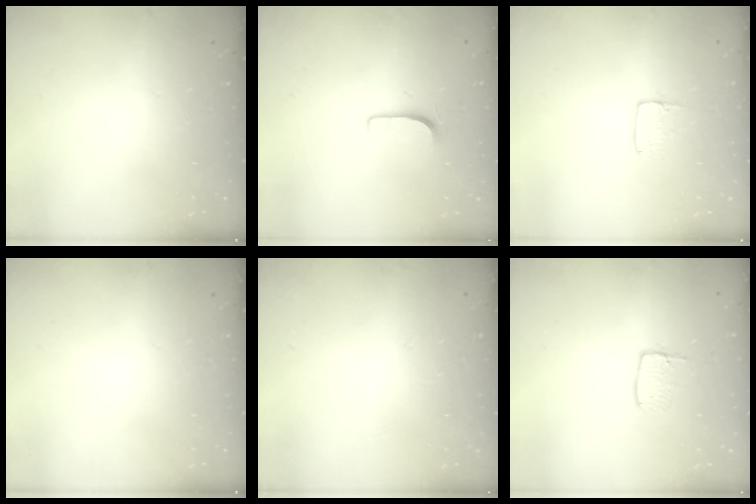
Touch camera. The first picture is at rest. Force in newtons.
{"total": 5.4, "press": 5.3, "slide": 0.5}
{"total": 4.1, "press": 4.1, "slide": 0.3}
{"total": 0.0}
{"total": 0.0}
{"total": 5.8, "press": 5.8, "slide": 0.4}